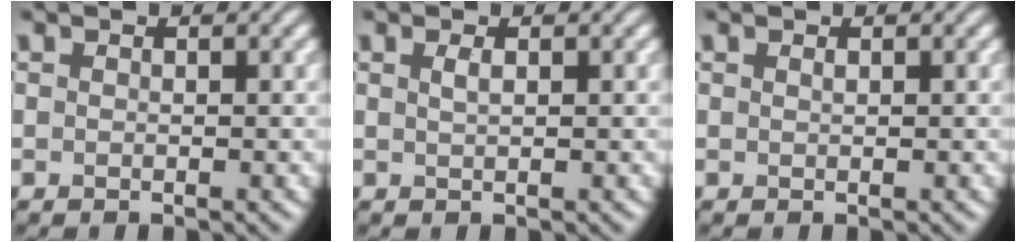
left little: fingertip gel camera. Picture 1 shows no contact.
{"total": 0.9, "force": [0.3, 0.3, 0.7], "torque": [-0.016, 0.003, 0.007]}
{"total": 0.0}